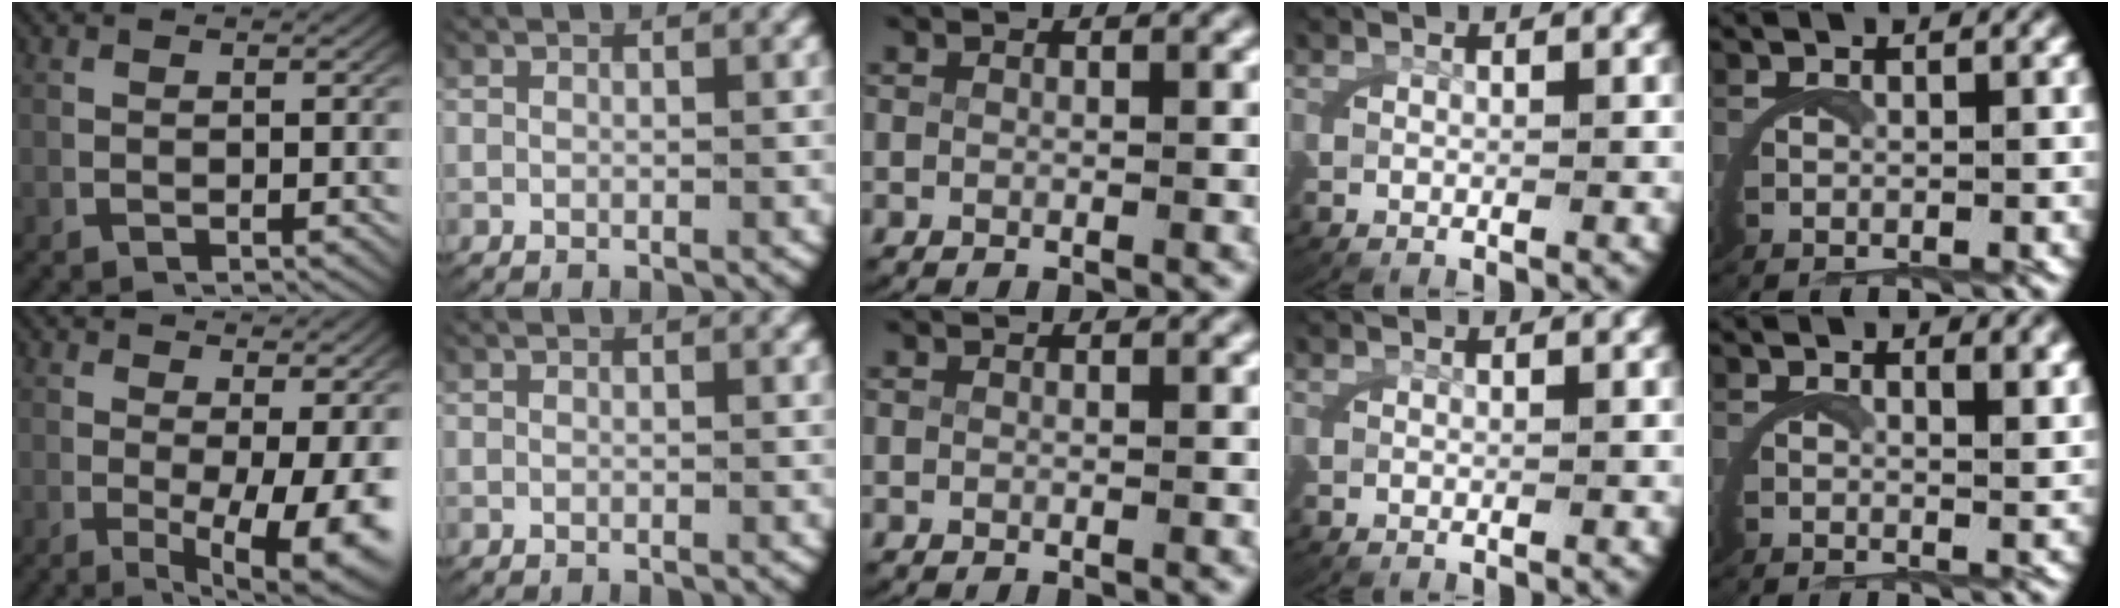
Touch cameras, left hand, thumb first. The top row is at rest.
{"thumb": {"total": 7.4, "force": [-0.7, 3.5, 6.5], "torque": [-0.097, -0.027, 0.001]}, "little": {"total": 1.8, "force": [1.6, -0.2, 0.9], "torque": [-0.019, -0.007, 0.023]}}